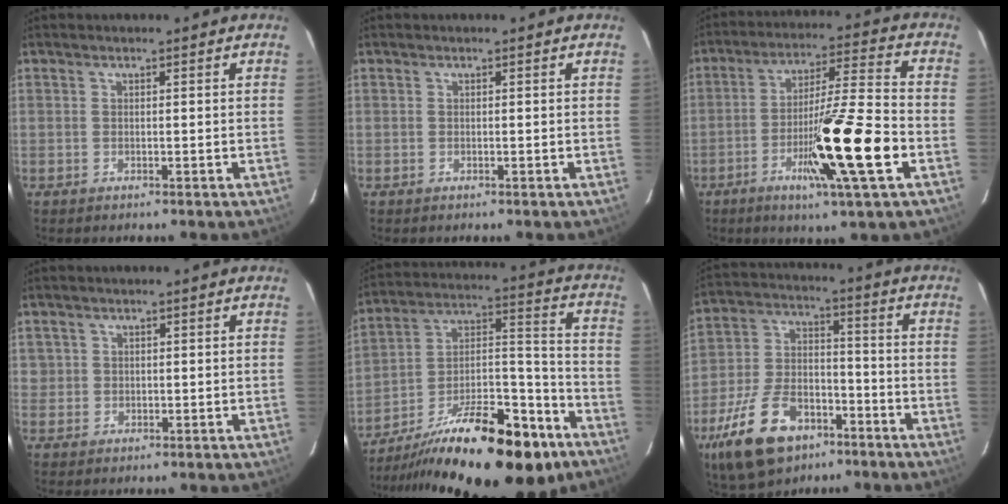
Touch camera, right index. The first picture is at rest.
{"total": 0.0}
{"total": 16.0, "force": [-5.6, -0.5, 15.0], "torque": [-0.256, -0.016, -0.097]}
{"total": 1.6, "force": [0.7, 1.4, 0.0], "torque": [0.015, 0.001, 0.006]}
{"total": 25.6, "force": [-17.9, 6.5, 17.1], "torque": [-0.235, 0.010, -0.285]}
{"total": 14.7, "force": [-8.7, 8.1, 8.7], "torque": [-0.187, 0.005, -0.153]}